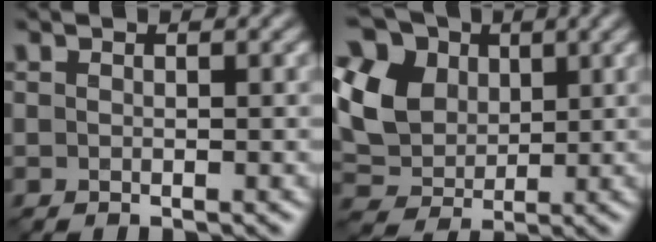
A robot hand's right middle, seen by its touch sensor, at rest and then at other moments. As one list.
[{"total": 9.2, "force": [3.1, 7.1, 5.0], "torque": [-0.140, 0.034, 0.053]}]